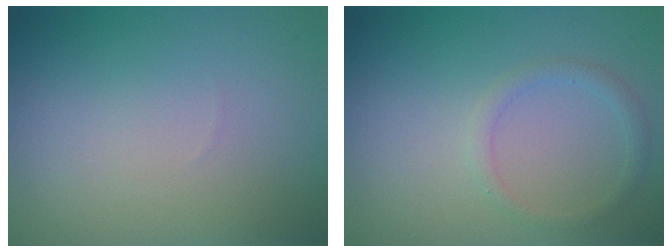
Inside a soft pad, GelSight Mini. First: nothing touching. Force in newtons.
{"total": 1.4, "press": 1.4, "slide": 0.1}